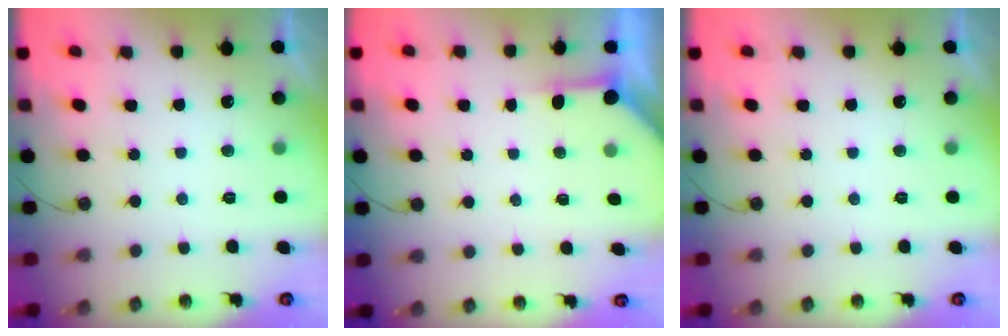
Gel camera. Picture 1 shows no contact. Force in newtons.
{"total": 3.7, "press": 3.6, "slide": 0.5}
{"total": 0.0}